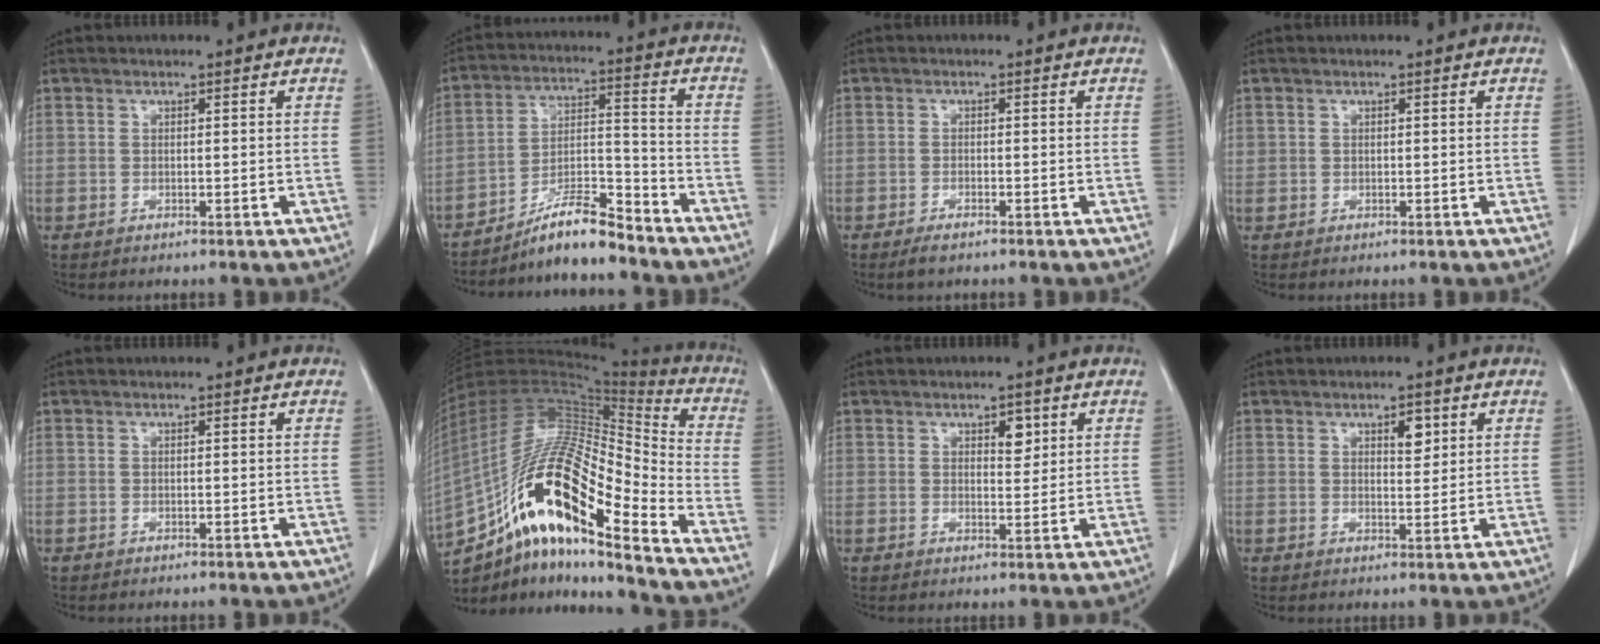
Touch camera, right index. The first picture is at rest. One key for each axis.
{"total": 9.2, "fx": -8.1, "fy": 1.0, "fz": 4.3, "tx": -0.079, "ty": 0.013, "tz": -0.143}
{"total": 2.1, "fx": -1.6, "fy": 0.4, "fz": 1.3, "tx": -0.030, "ty": -0.005, "tz": -0.027}
{"total": 0.7, "fx": 0.2, "fy": 0.6, "fz": 0.1, "tx": 0.009, "ty": 0.006, "tz": 0.002}
{"total": 0.0}
{"total": 24.6, "fx": -13.9, "fy": 4.6, "fz": 19.7, "tx": -0.383, "ty": -0.007, "tz": -0.246}
{"total": 2.7, "fx": 1.3, "fy": 1.3, "fz": 1.9, "tx": -0.026, "ty": -0.002, "tz": 0.021}
{"total": 2.8, "fx": 1.4, "fy": 1.2, "fz": 2.2, "tx": -0.032, "ty": -0.003, "tz": 0.023}